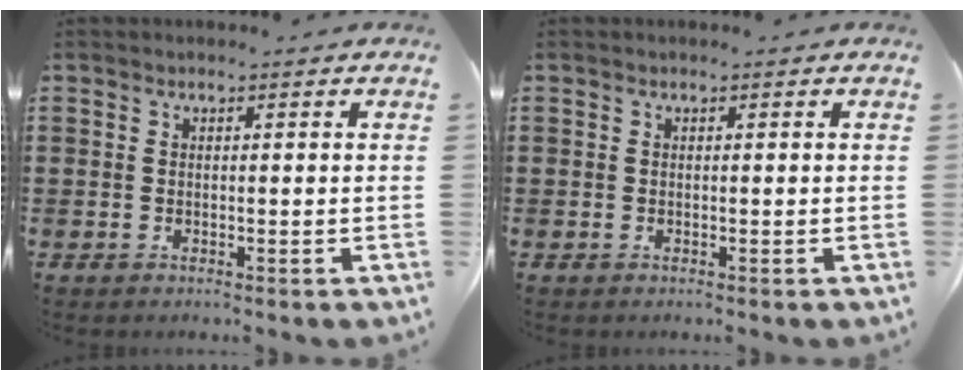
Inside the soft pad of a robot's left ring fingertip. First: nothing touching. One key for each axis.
{"total": 0.0}